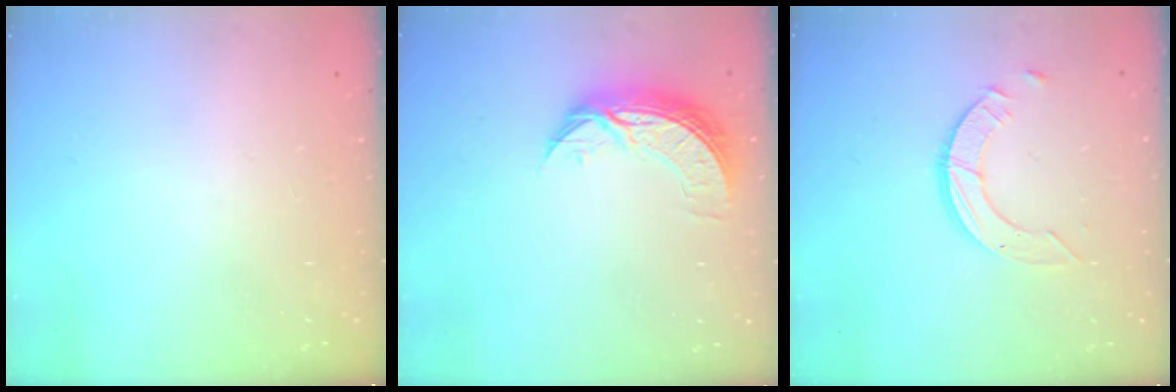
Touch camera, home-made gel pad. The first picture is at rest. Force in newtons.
{"total": 8.0, "press": 8.0, "slide": 0.7}
{"total": 4.2, "press": 4.2, "slide": 0.2}